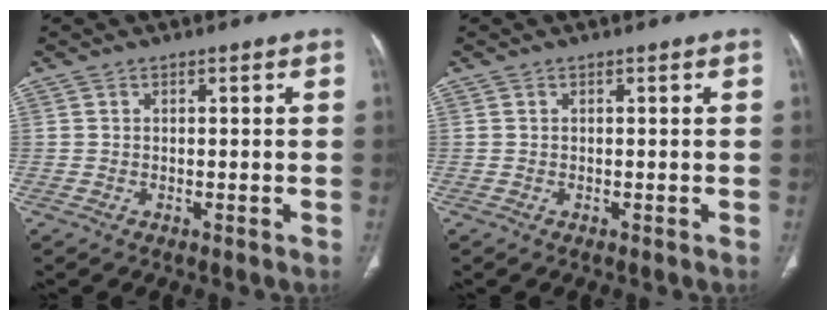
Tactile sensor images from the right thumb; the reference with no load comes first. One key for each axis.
{"total": 0.0}